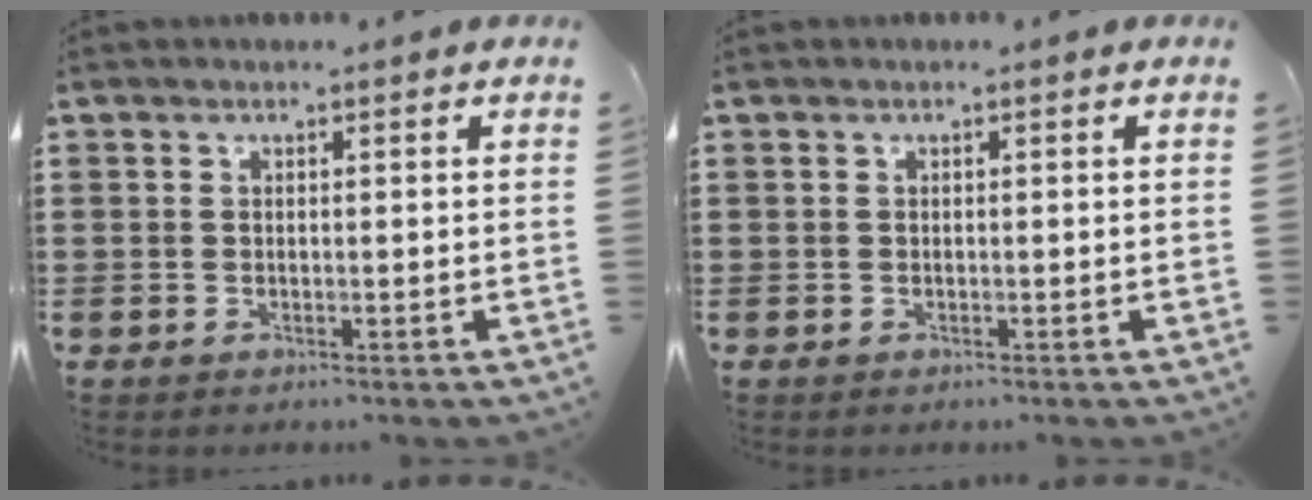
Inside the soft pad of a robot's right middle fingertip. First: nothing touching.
{"total": 0.0}